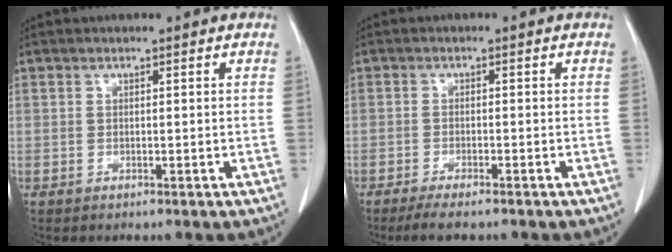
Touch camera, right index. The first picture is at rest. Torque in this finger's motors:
{"motor_torque": [0.28, -0.28, 0.11, 0.04]}